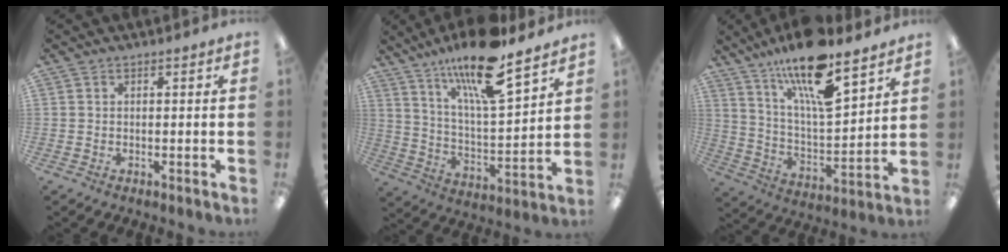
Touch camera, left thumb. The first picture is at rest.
{"total": 18.5, "force": [13.9, 4.1, 11.5], "torque": [-0.205, -0.081, 0.232]}
{"total": 18.7, "force": [13.4, 5.4, 11.9], "torque": [-0.210, -0.078, 0.226]}